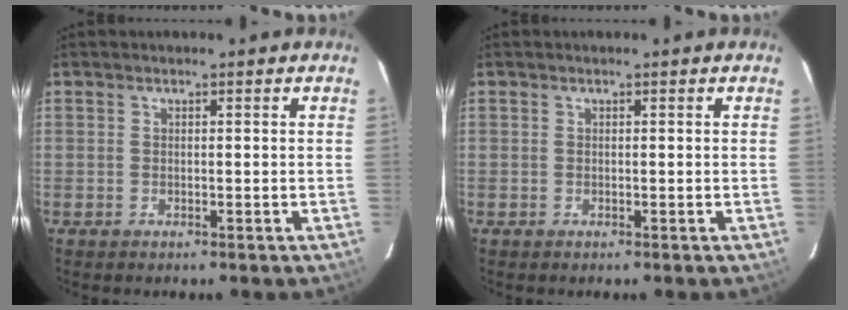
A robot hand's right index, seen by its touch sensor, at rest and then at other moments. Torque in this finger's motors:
{"motor_torque": [0.00, 0.00, 0.00, 0.01]}